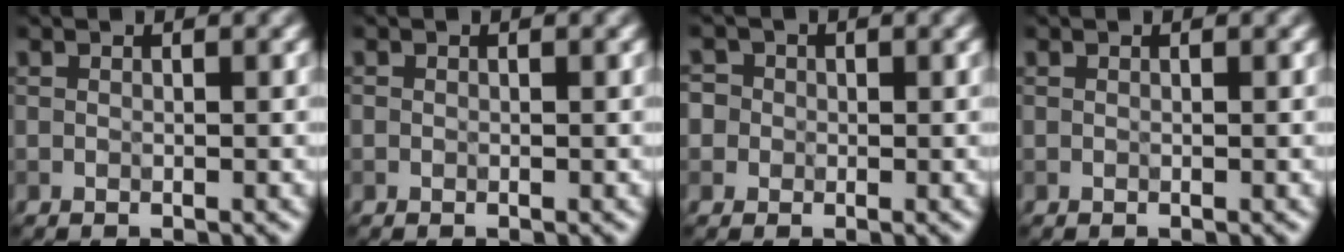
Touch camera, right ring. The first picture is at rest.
{"total": 0.0}
{"total": 3.9, "force": [1.0, 3.5, 1.4], "torque": [-0.008, 0.027, -0.008]}
{"total": 0.0}